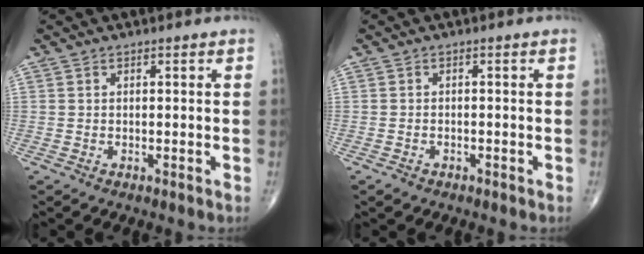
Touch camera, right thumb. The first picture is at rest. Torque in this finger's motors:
{"motor_torque": [0.17, 0.06, -0.04, -0.08, -0.01]}